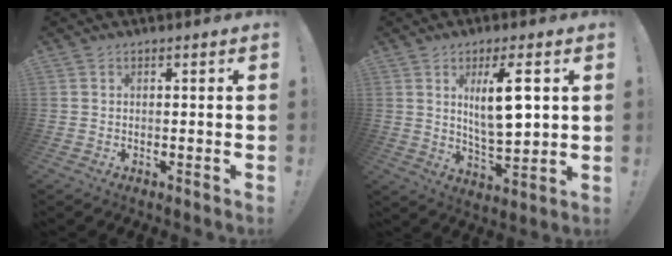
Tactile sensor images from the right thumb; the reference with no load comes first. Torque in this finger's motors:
{"motor_torque": [-0.30, 0.59, 0.46, -0.01, 0.06]}